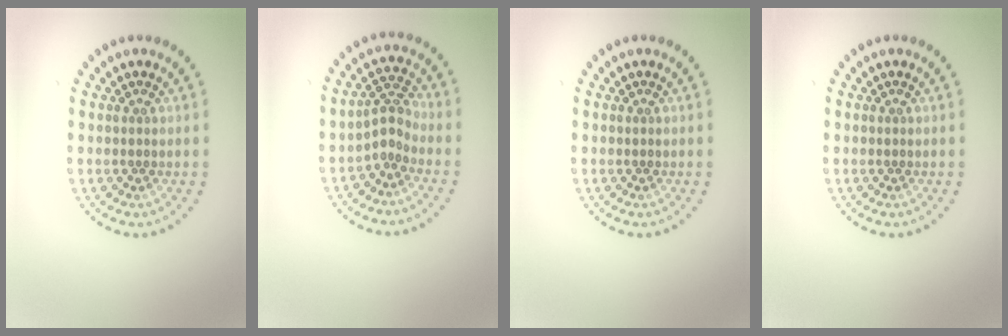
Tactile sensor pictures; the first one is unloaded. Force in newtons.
{"total": 2.2, "press": 1.5, "slide": 1.6}
{"total": 0.0}
{"total": 0.0}